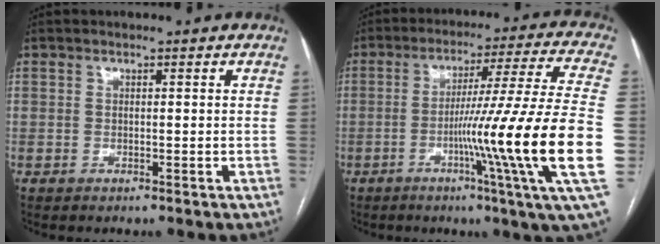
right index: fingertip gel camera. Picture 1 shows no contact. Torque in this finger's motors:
{"motor_torque": [2.14, 0.00, 0.72, 0.21]}